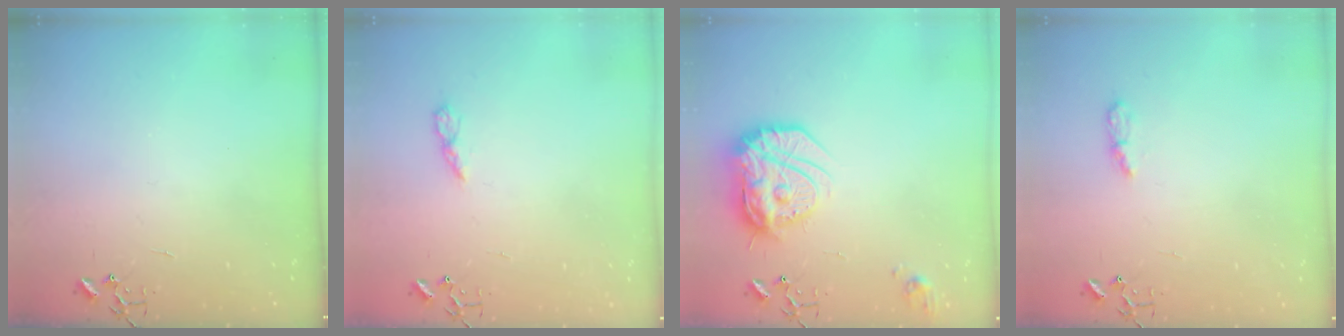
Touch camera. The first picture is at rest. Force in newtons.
{"total": 5.8, "press": 5.7, "slide": 0.6}
{"total": 19.3, "press": 19.2, "slide": 1.7}
{"total": 6.1, "press": 6.1, "slide": 0.5}